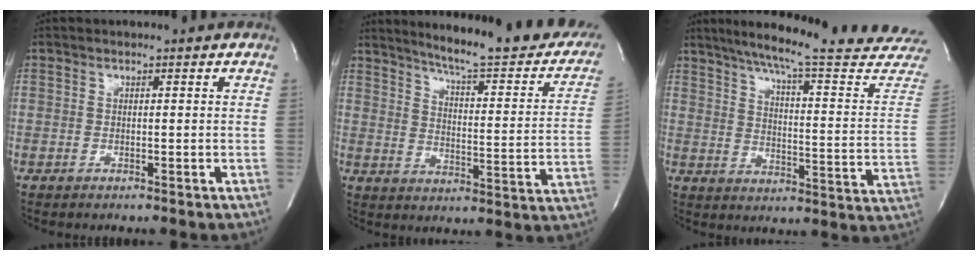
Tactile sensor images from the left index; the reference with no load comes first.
{"total": 22.1, "force": [18.9, 2.5, 11.2], "torque": [-0.149, -0.062, 0.227]}
{"total": 25.7, "force": [22.8, 0.0, 11.9], "torque": [-0.173, -0.090, 0.281]}